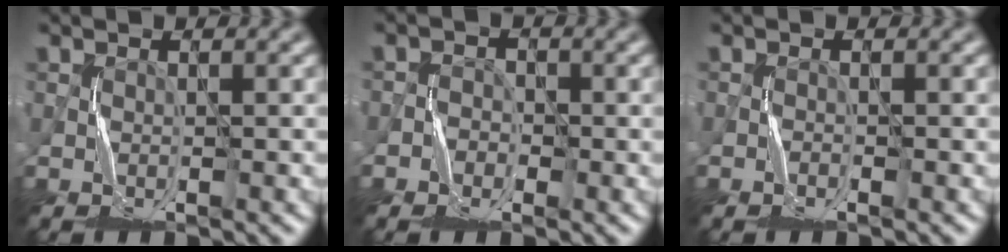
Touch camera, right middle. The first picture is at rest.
{"total": 1.8, "force": [-1.0, 1.5, 0.3], "torque": [0.010, 0.005, -0.028]}
{"total": 0.7, "force": [-0.6, 0.0, 0.2], "torque": [-0.003, 0.002, -0.012]}